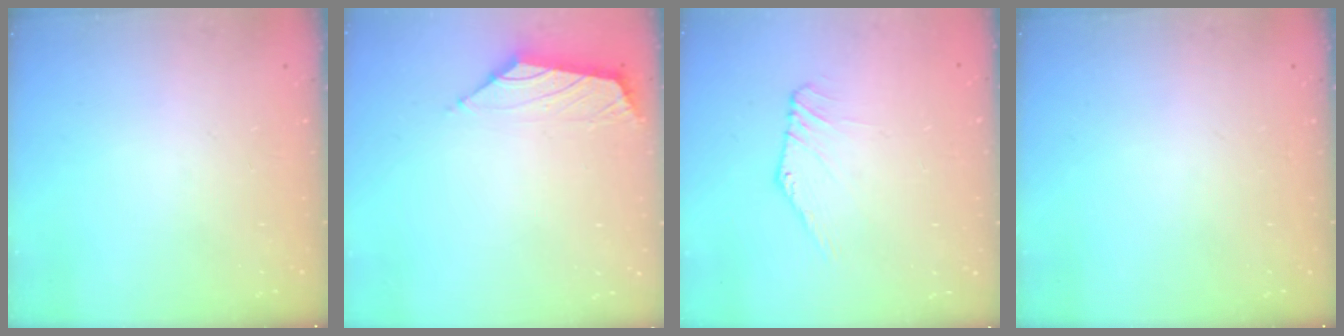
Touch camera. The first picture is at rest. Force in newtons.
{"total": 1.4, "press": 1.3, "slide": 0.6}
{"total": 3.5, "press": 3.5, "slide": 0.1}
{"total": 0.0}